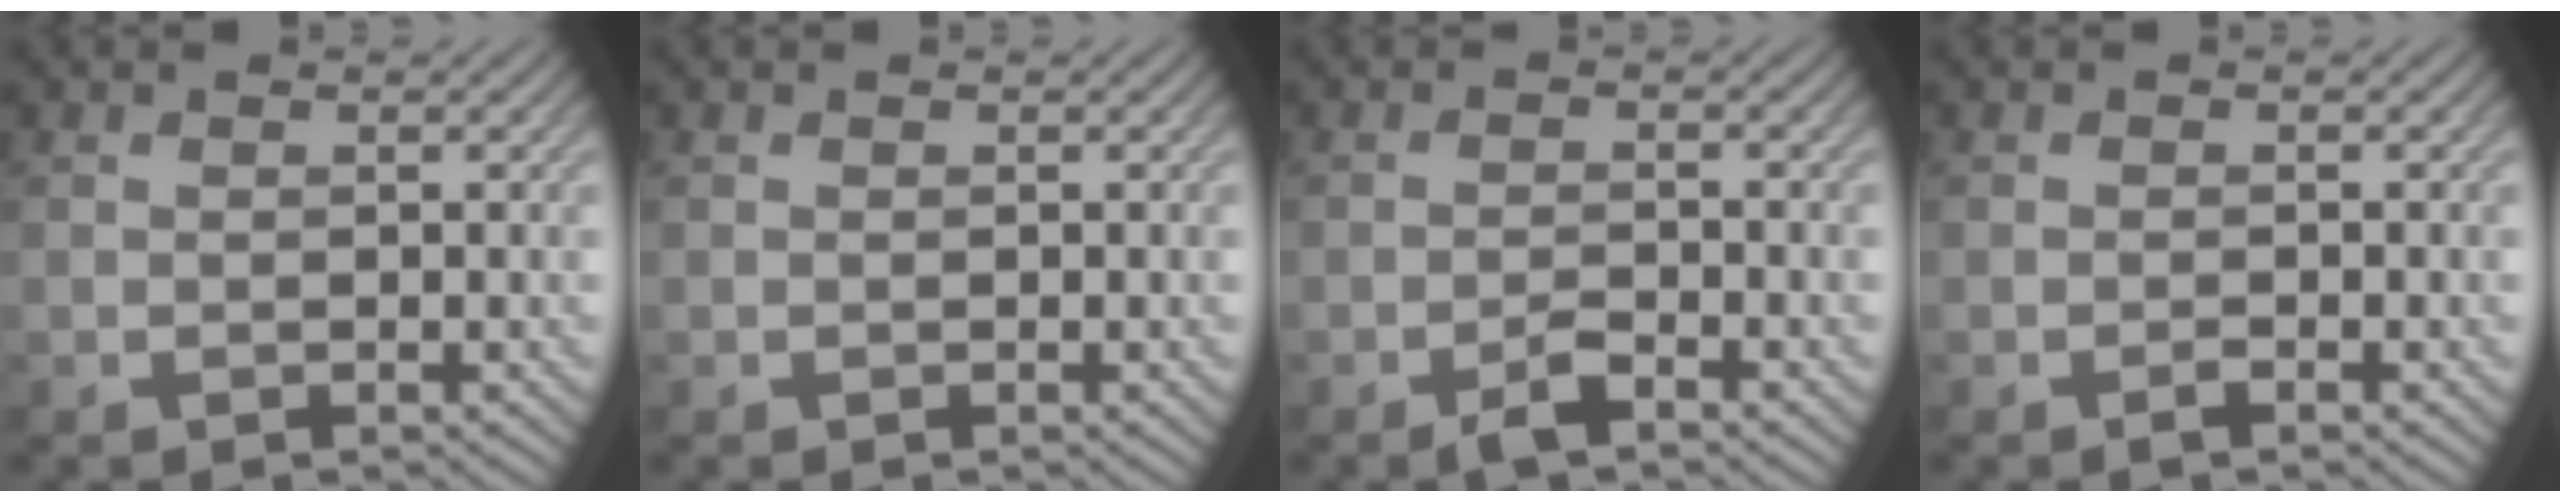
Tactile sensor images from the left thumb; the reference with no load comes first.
{"total": 0.0}
{"total": 2.3, "force": [-1.7, 0.4, 1.5], "torque": [-0.029, 0.003, -0.036]}
{"total": 0.8, "force": [-0.6, 0.1, 0.5], "torque": [-0.008, 0.002, -0.010]}